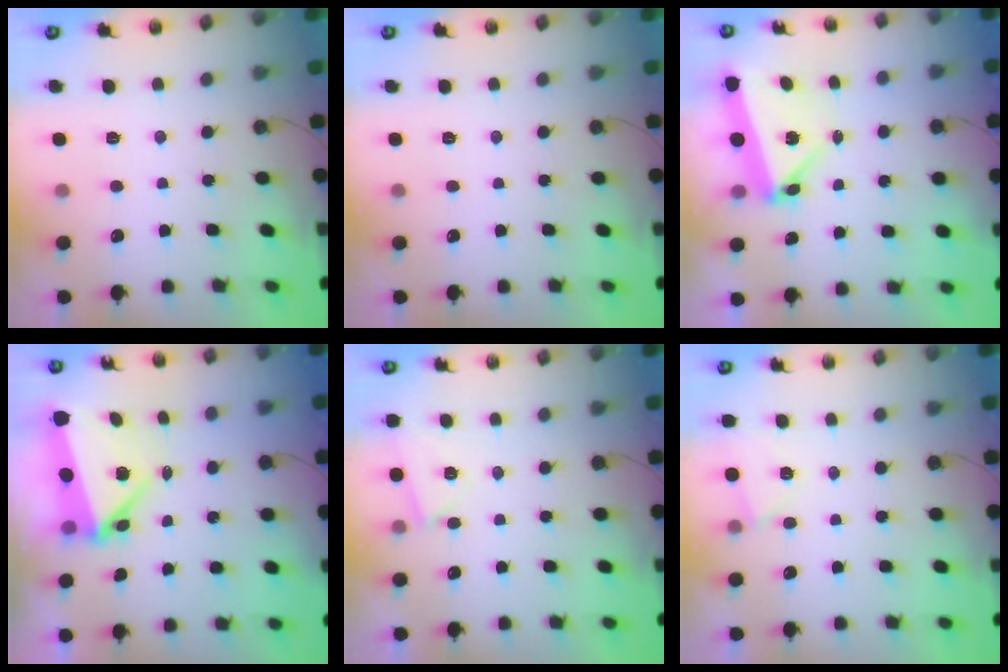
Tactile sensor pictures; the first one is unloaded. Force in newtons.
{"total": 0.0}
{"total": 5.6, "press": 4.6, "slide": 3.2}
{"total": 8.8, "press": 6.2, "slide": 6.3}
{"total": 4.3, "press": 3.4, "slide": 2.6}
{"total": 3.8, "press": 3.8, "slide": 0.7}